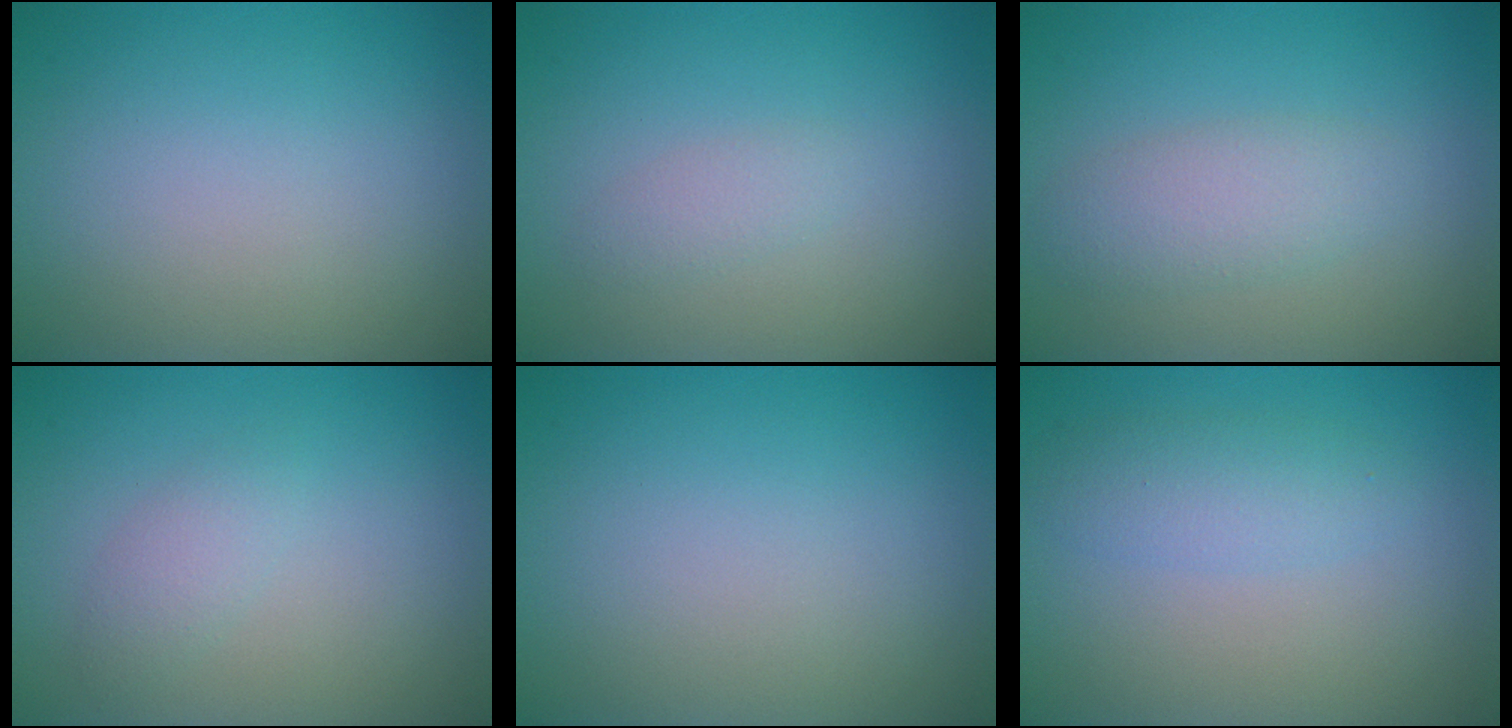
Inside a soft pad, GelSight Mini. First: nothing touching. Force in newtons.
{"total": 1.2, "press": 1.2, "slide": 0.1}
{"total": 2.7, "press": 2.7, "slide": 0.0}
{"total": 1.4, "press": 1.4, "slide": 0.1}
{"total": 0.0}
{"total": 2.3, "press": 2.3, "slide": 0.1}